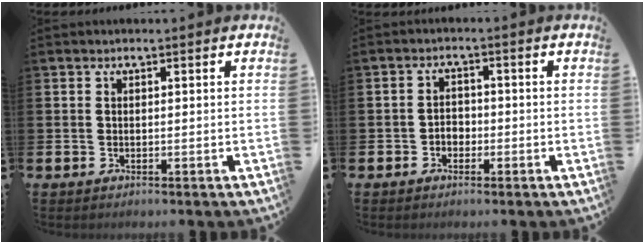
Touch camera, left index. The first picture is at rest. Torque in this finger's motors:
{"motor_torque": [0.10, 0.22, -0.01, 0.00]}